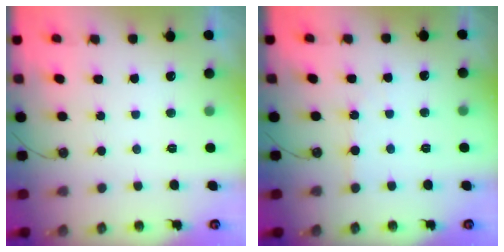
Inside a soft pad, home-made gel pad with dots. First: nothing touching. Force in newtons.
{"total": 2.9, "press": 2.9, "slide": 0.5}